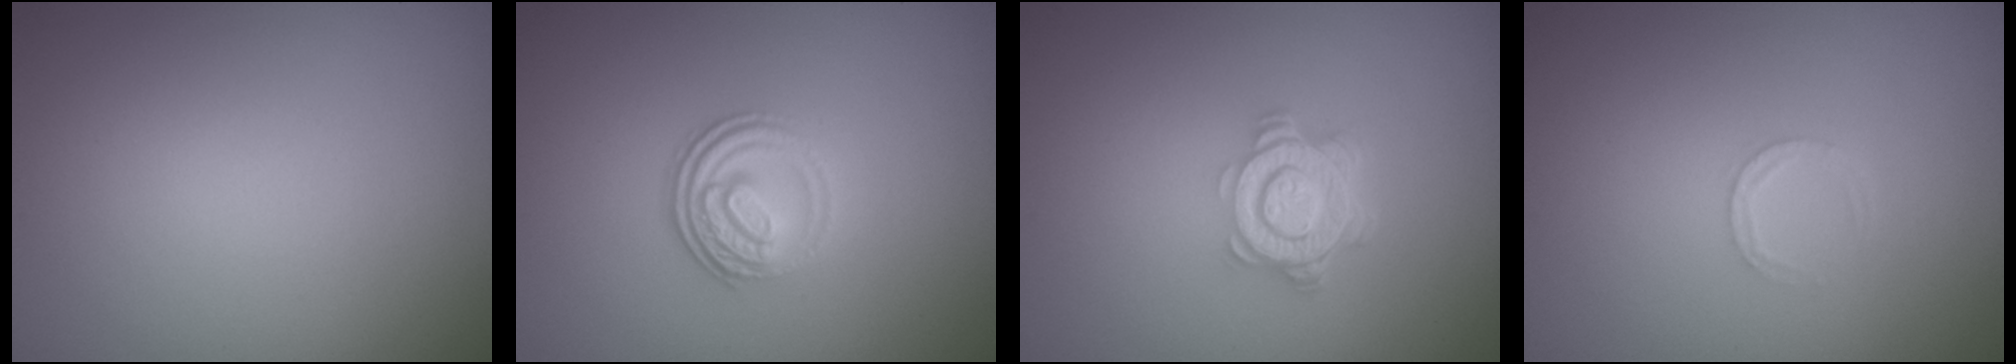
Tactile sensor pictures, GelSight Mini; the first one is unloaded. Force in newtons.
{"total": 3.6, "press": 2.6, "slide": 2.6}
{"total": 4.7, "press": 3.6, "slide": 3.1}
{"total": 1.3, "press": 1.3, "slide": 0.2}